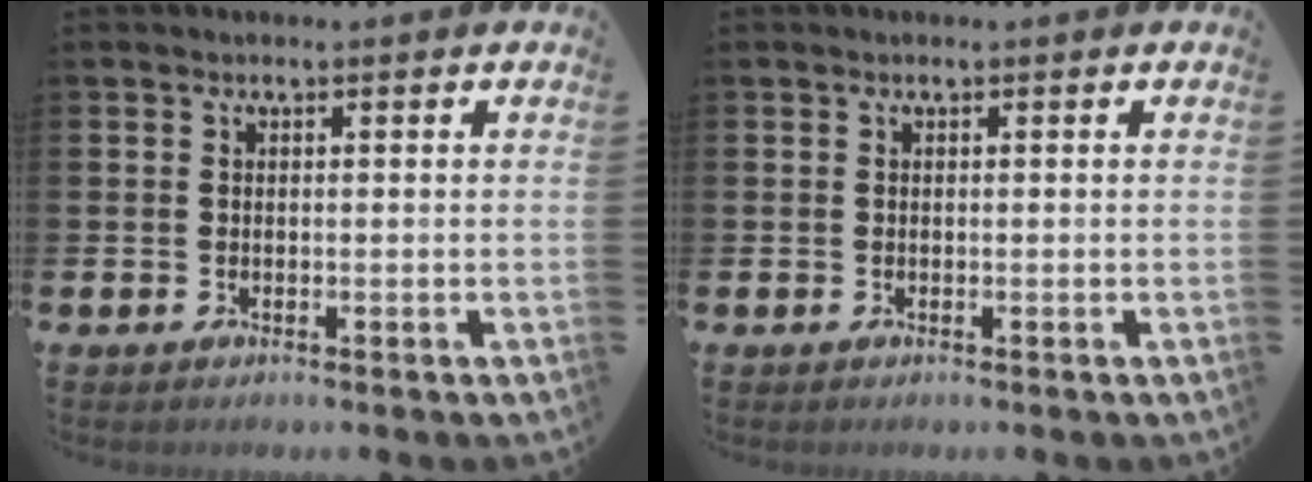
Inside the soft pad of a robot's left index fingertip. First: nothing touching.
{"total": 0.0}